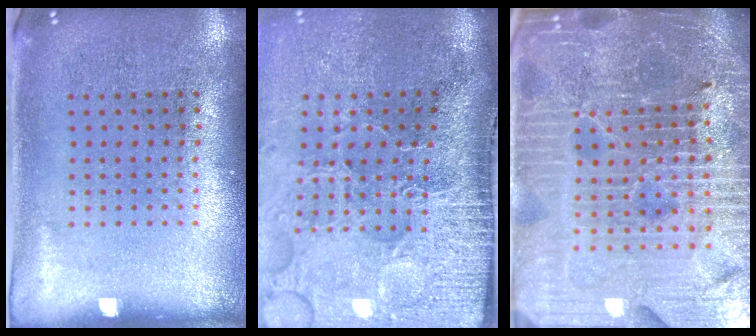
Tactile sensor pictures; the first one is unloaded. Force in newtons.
{"total": 5.1, "press": 4.1, "slide": 3.1}
{"total": 6.1, "press": 5.5, "slide": 2.5}